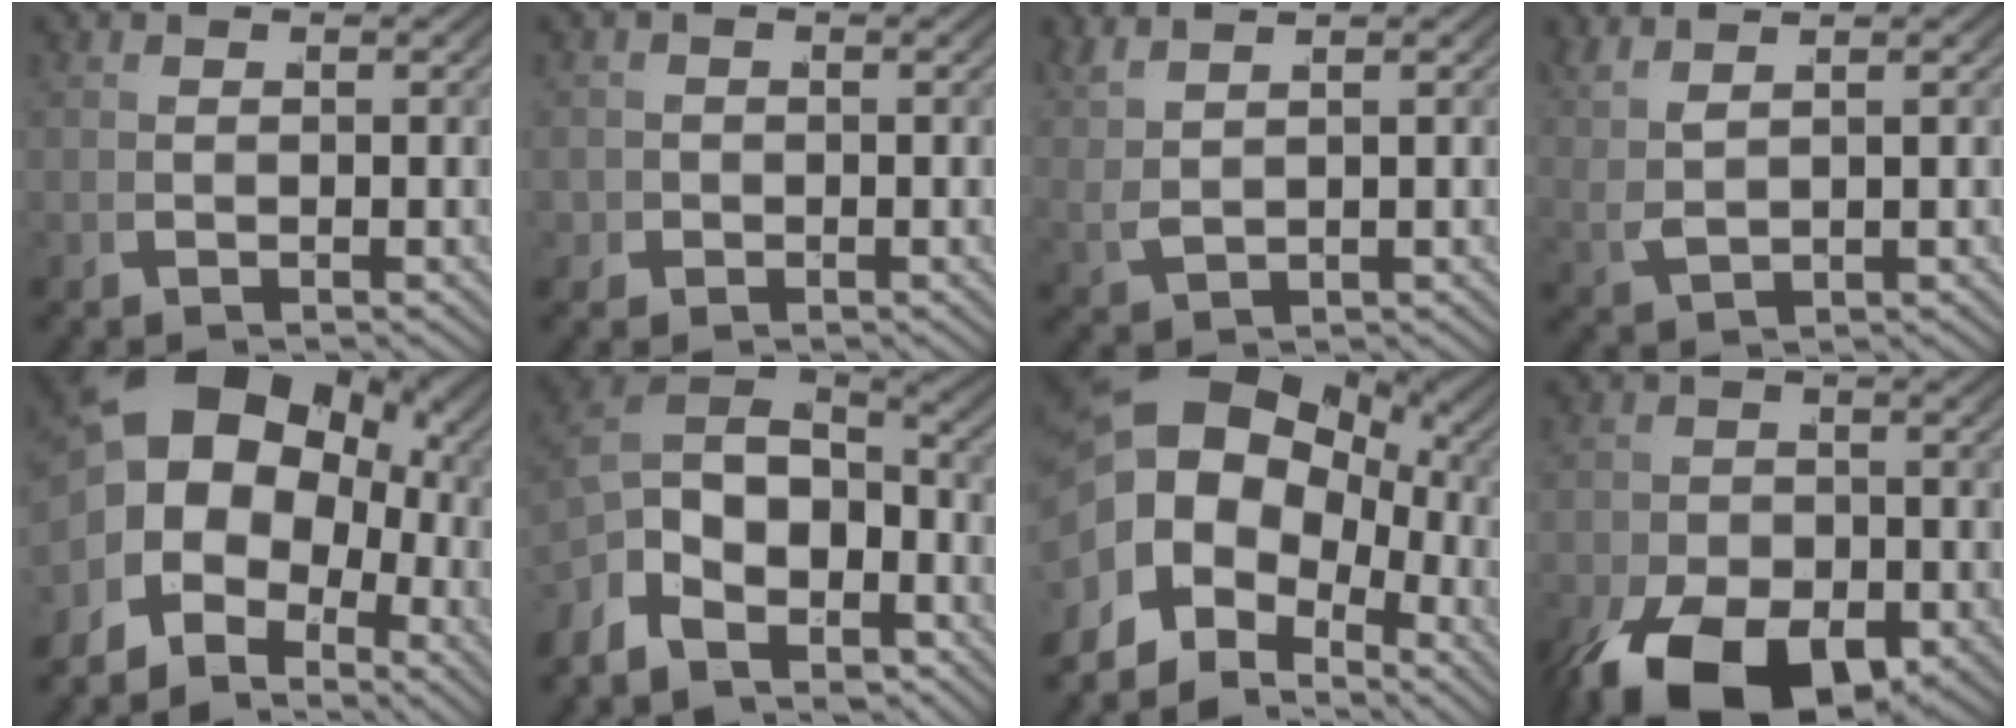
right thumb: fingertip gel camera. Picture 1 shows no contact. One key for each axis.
{"total": 2.0, "fx": -0.6, "fy": 1.8, "fz": 0.7, "tx": -0.016, "ty": -0.008, "tz": -0.007}
{"total": 2.3, "fx": 1.9, "fy": 0.1, "fz": 1.3, "tx": -0.027, "ty": 0.012, "tz": 0.043}
{"total": 2.7, "fx": 2.2, "fy": 0.1, "fz": 1.5, "tx": -0.024, "ty": 0.016, "tz": 0.045}
{"total": 14.6, "fx": 1.1, "fy": 9.9, "fz": 10.6, "tx": -0.194, "ty": -0.013, "tz": 0.016}
{"total": 10.1, "fx": -1.1, "fy": 6.9, "fz": 7.3, "tx": -0.167, "ty": -0.029, "tz": -0.004}
{"total": 15.2, "fx": 0.8, "fy": 10.6, "fz": 10.8, "tx": -0.207, "ty": -0.017, "tz": 0.007}
{"total": 10.7, "fx": -5.4, "fy": 5.9, "fz": 7.2, "tx": -0.125, "ty": -0.042, "tz": -0.067}